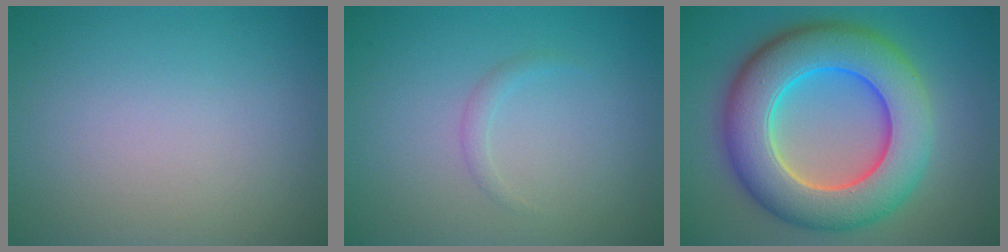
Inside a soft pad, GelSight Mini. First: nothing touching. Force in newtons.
{"total": 0.9, "press": 0.9, "slide": 0.0}
{"total": 11.6, "press": 11.6, "slide": 0.4}